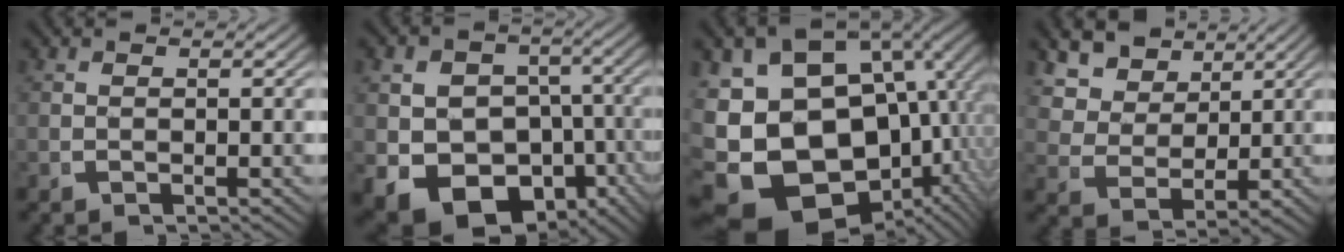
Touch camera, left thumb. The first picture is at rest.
{"total": 15.5, "force": [-6.4, 11.7, 7.8], "torque": [-0.175, -0.099, -0.067]}
{"total": 22.4, "force": [-2.5, 17.6, 13.5], "torque": [-0.296, -0.076, -0.024]}
{"total": 8.3, "force": [3.5, 6.1, 4.5], "torque": [-0.099, -0.019, 0.065]}